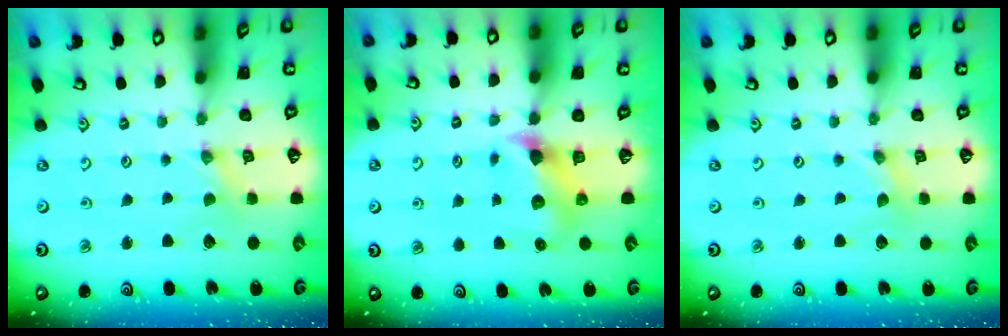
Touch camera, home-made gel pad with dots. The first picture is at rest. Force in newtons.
{"total": 6.0, "press": 6.0, "slide": 0.6}
{"total": 0.0}